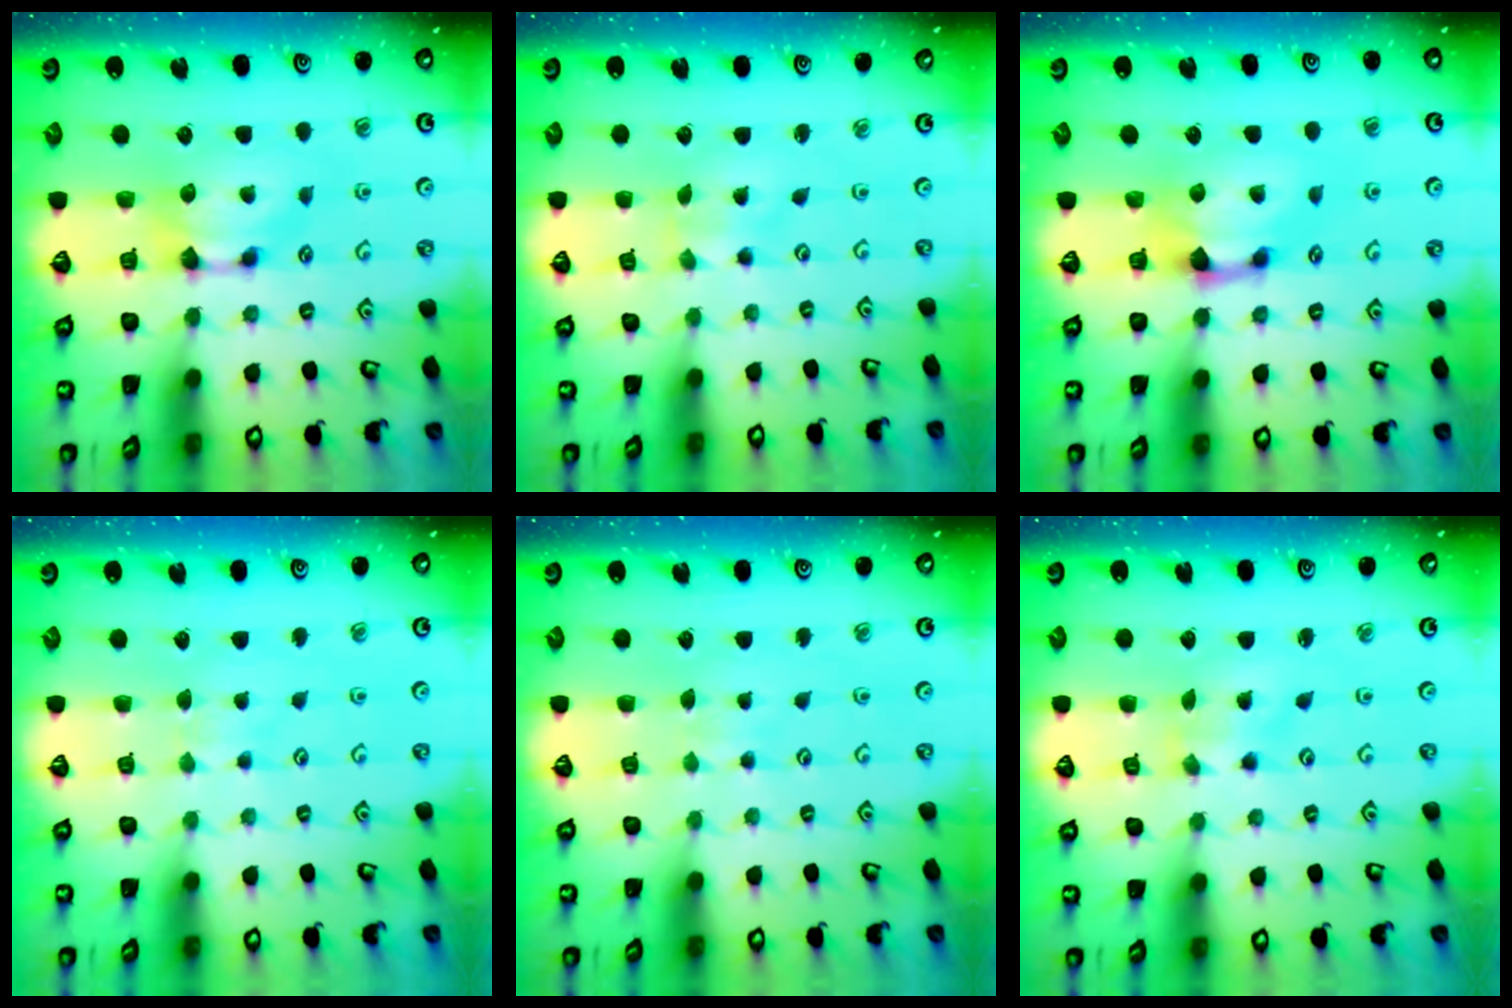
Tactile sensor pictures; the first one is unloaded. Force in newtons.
{"total": 4.4, "press": 4.3, "slide": 0.8}
{"total": 1.2, "press": 0.3, "slide": 1.2}
{"total": 2.9, "press": 2.9, "slide": 0.4}
{"total": 4.6, "press": 4.6, "slide": 0.1}
{"total": 2.8, "press": 2.7, "slide": 0.9}